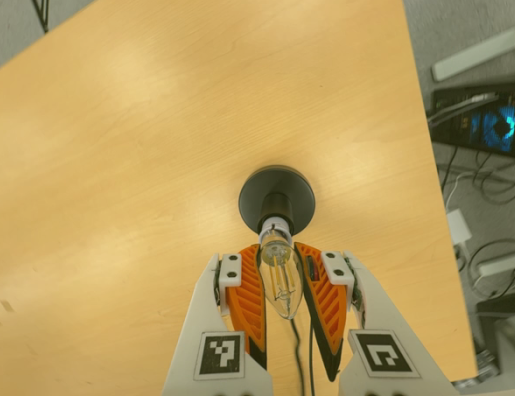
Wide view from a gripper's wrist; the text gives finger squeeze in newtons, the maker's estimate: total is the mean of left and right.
{"total": 22.2, "left": 21.7, "right": 22.7}